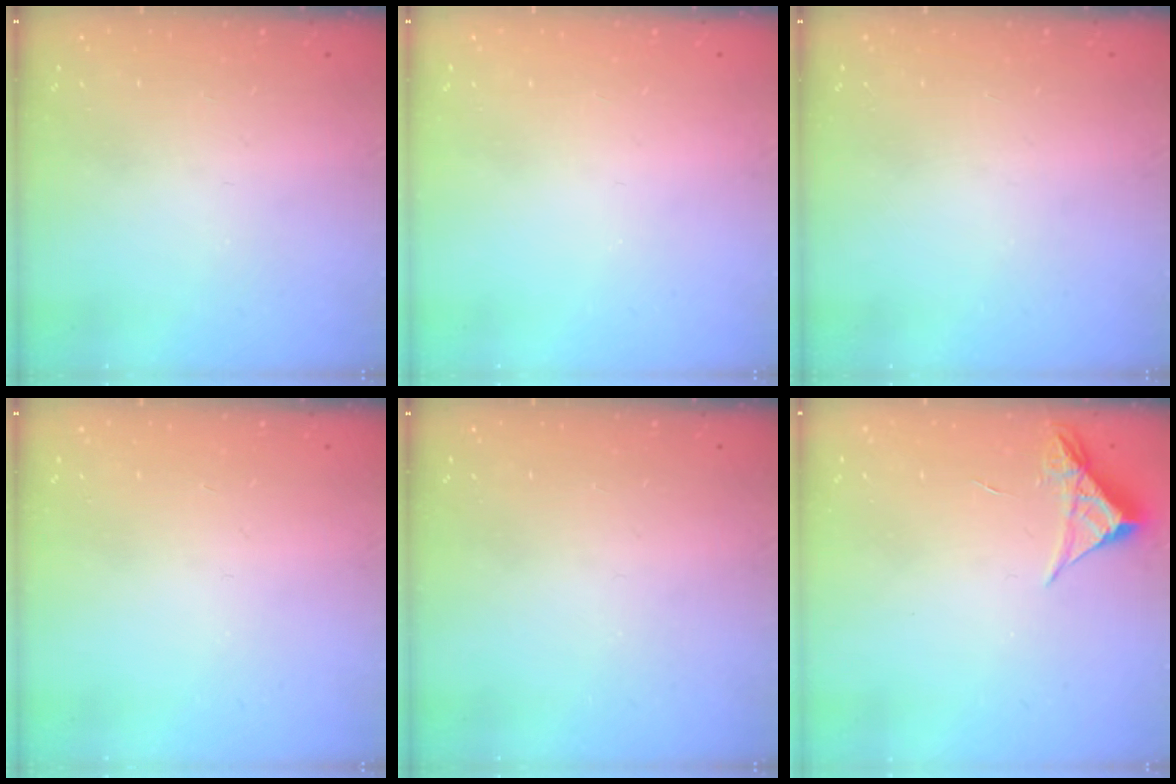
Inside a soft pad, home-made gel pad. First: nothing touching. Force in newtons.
{"total": 0.0}
{"total": 0.0}
{"total": 0.0}
{"total": 0.0}
{"total": 4.2, "press": 4.2, "slide": 0.4}